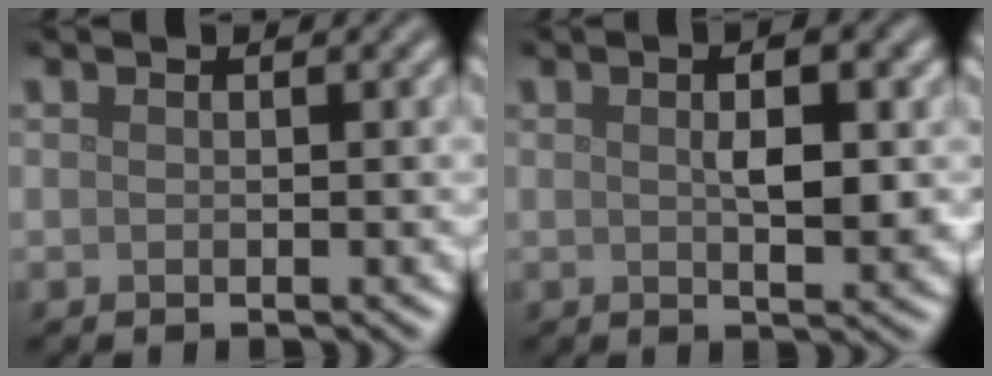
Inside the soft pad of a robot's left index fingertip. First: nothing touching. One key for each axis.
{"total": 3.9, "fx": 0.6, "fy": 1.1, "fz": 3.7, "tx": -0.063, "ty": 0.001, "tz": 0.011}